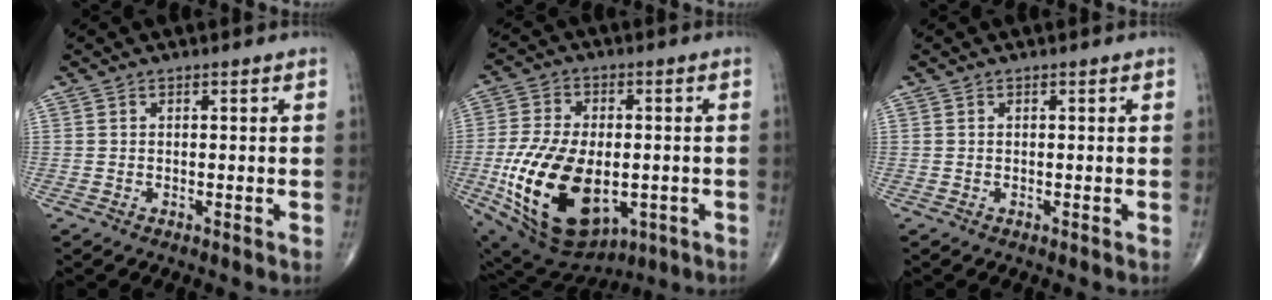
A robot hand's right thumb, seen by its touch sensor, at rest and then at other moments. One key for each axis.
{"total": 22.7, "fx": -4.9, "fy": 13.2, "fz": 17.9, "tx": -0.336, "ty": -0.008, "tz": -0.056}
{"total": 0.0}